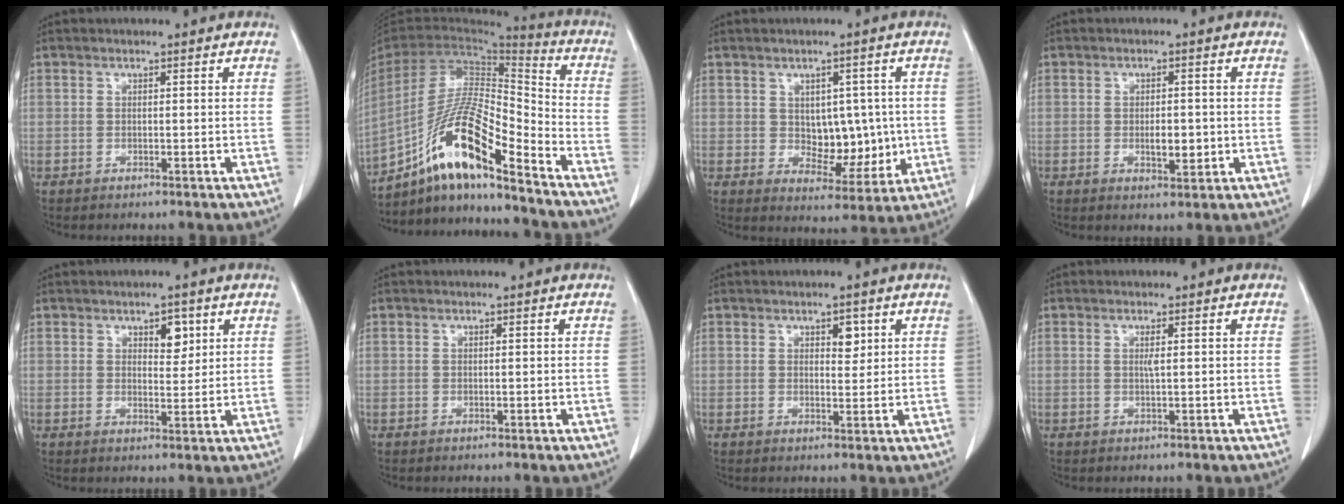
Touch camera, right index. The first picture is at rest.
{"total": 17.0, "force": [-11.5, 1.9, 12.4], "torque": [-0.249, -0.001, -0.209]}
{"total": 7.3, "force": [0.4, 4.7, 5.5], "torque": [-0.067, 0.004, 0.023]}
{"total": 3.6, "force": [-0.5, 1.5, 3.2], "torque": [-0.051, -0.001, -0.001]}
{"total": 3.3, "force": [1.7, 1.7, 2.3], "torque": [-0.031, -0.001, 0.026]}
{"total": 0.0}
{"total": 2.4, "force": [1.1, 1.2, 1.7], "torque": [-0.021, -0.001, 0.017]}
{"total": 1.0, "force": [0.2, -0.1, 1.0], "torque": [-0.022, -0.001, 0.003]}